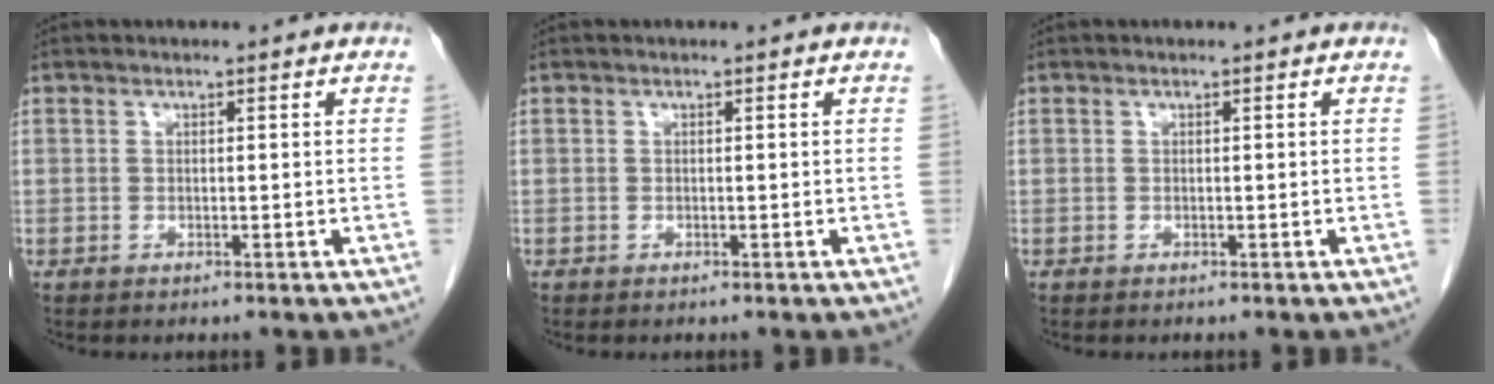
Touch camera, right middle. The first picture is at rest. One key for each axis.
{"total": 0.0}
{"total": 0.0}